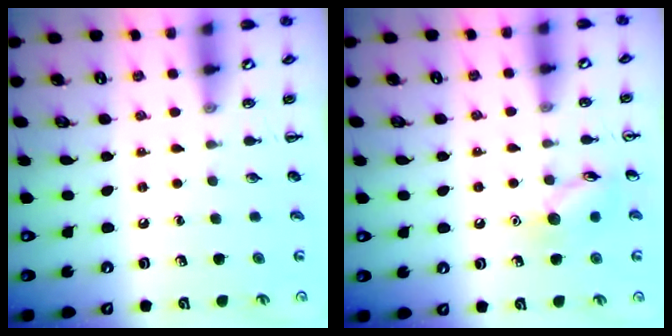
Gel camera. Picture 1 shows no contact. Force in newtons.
{"total": 8.1, "press": 8.1, "slide": 0.7}